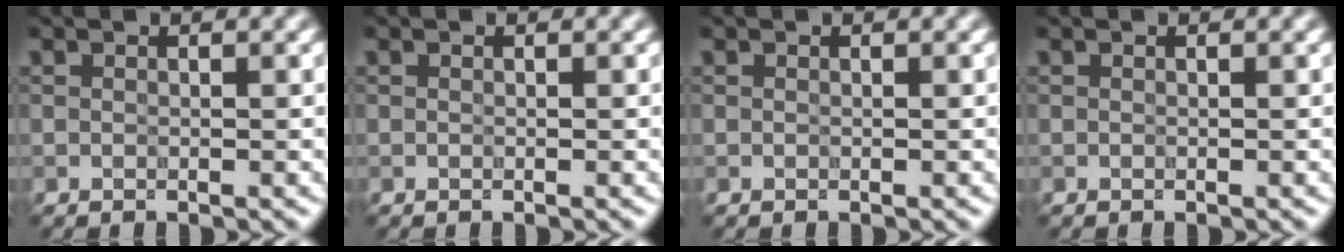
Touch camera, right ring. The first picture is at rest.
{"total": 0.0}
{"total": 0.0}
{"total": 0.0}